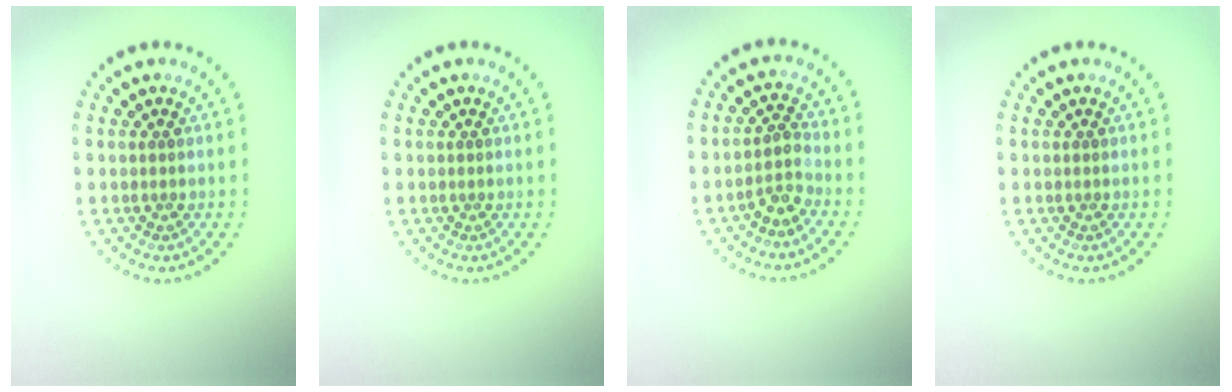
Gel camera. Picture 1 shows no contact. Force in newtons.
{"total": 0.0}
{"total": 2.1, "press": 1.5, "slide": 1.5}
{"total": 0.0}